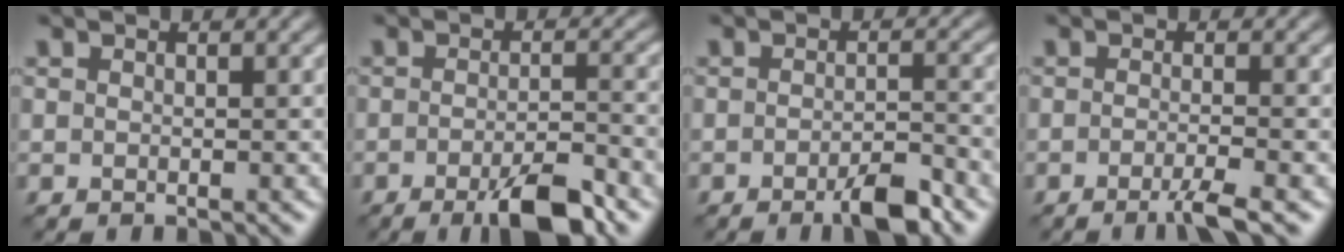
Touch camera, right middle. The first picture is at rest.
{"total": 5.7, "force": [-2.9, 1.2, 4.7], "torque": [-0.074, -0.001, -0.050]}
{"total": 3.8, "force": [-2.2, 0.7, 3.0], "torque": [-0.051, 0.000, -0.041]}
{"total": 2.7, "force": [-1.4, 0.4, 2.3], "torque": [-0.031, -0.004, -0.035]}